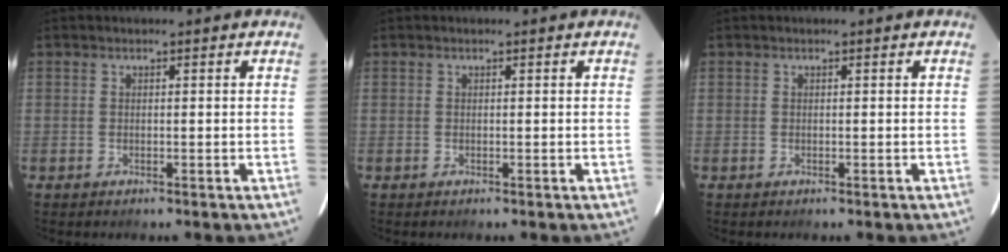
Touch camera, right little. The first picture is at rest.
{"total": 0.0}
{"total": 0.0}